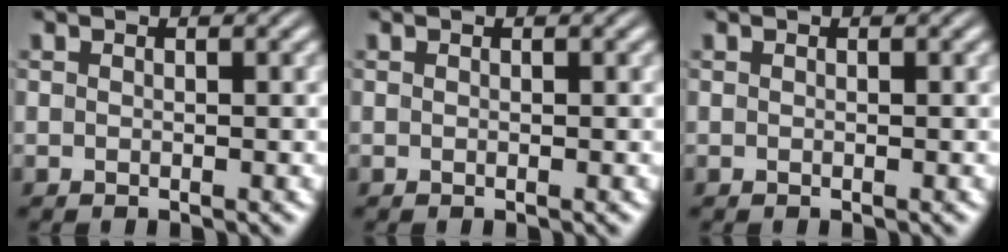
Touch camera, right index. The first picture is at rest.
{"total": 0.0}
{"total": 0.0}